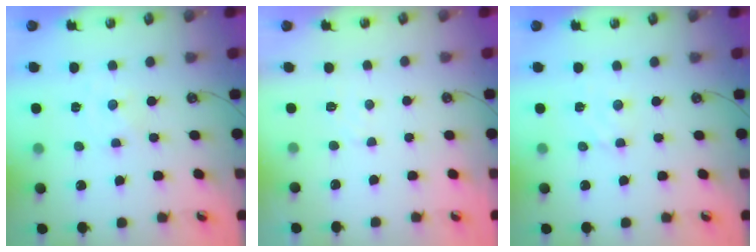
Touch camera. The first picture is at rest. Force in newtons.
{"total": 4.5, "press": 4.5, "slide": 0.7}
{"total": 3.1, "press": 3.1, "slide": 0.3}